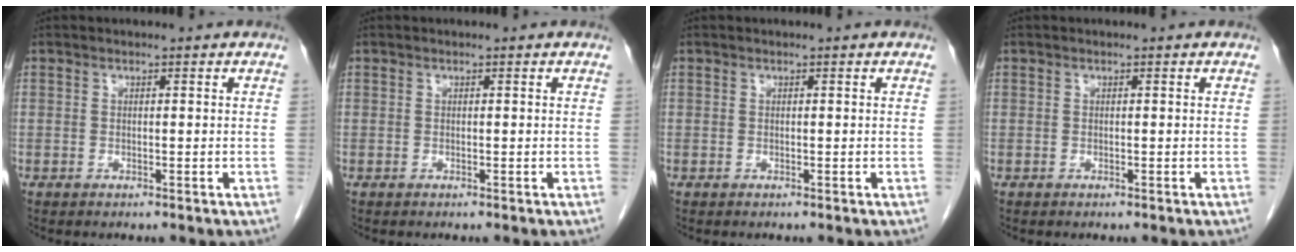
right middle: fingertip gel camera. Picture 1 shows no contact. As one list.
[{"total": 0.0}, {"total": 0.0}, {"total": 0.0}]